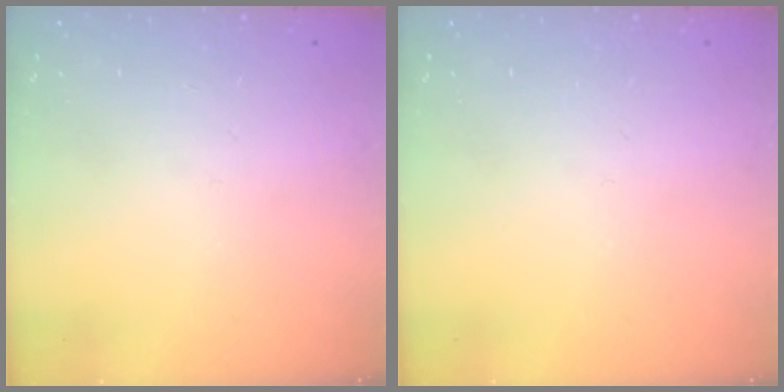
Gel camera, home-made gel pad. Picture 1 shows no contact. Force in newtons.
{"total": 0.0}